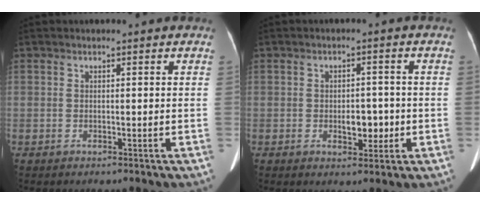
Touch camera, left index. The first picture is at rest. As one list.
[{"total": 3.9, "force": [-1.3, 2.1, 3.0], "torque": [-0.041, 0.000, -0.013]}]